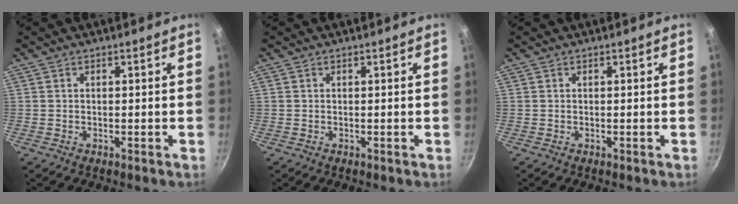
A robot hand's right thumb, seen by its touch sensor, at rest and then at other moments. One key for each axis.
{"total": 0.0}
{"total": 0.0}